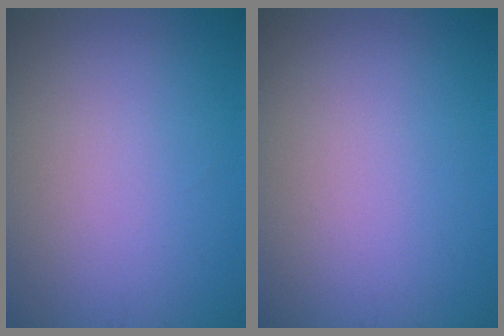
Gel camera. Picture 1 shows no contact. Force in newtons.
{"total": 0.0}